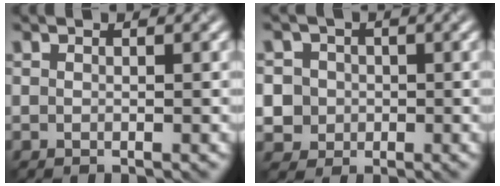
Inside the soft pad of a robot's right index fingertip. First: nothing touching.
{"total": 5.1, "force": [-0.8, 4.9, 1.1], "torque": [-0.010, 0.016, -0.021]}